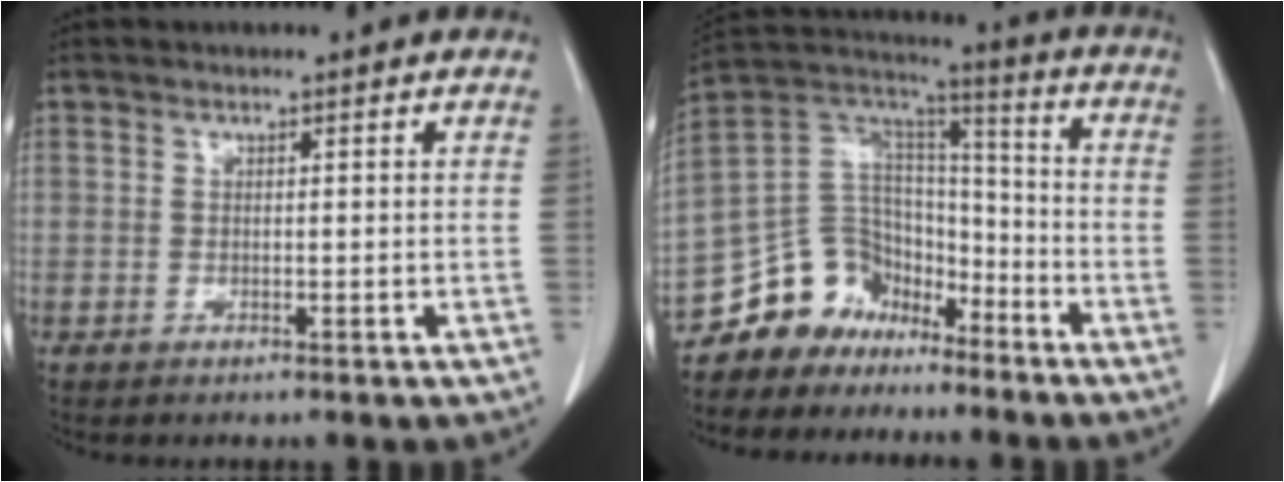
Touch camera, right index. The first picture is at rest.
{"total": 12.1, "force": [-8.7, 8.3, 1.6], "torque": [-0.036, 0.087, -0.154]}